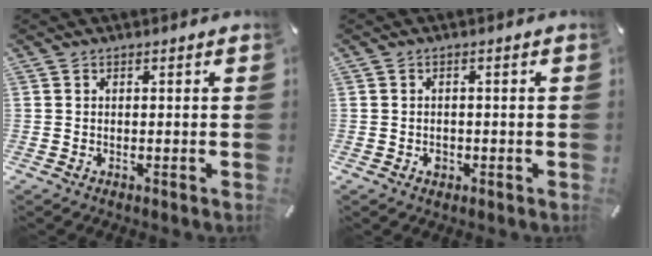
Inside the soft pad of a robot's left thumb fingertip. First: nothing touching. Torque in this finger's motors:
{"motor_torque": [0.00, 0.02, 0.01, -0.01, 0.00]}